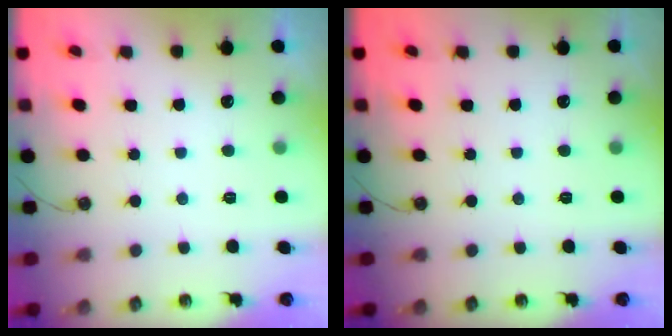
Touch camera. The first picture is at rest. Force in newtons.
{"total": 0.0}